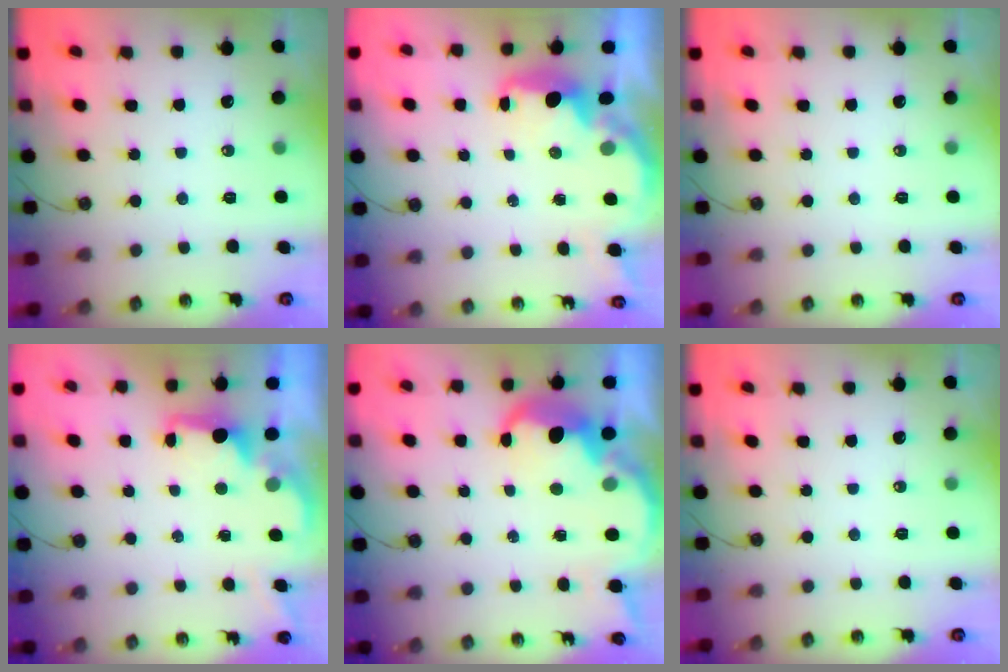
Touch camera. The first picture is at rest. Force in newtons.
{"total": 3.4, "press": 3.3, "slide": 0.4}
{"total": 0.0}
{"total": 1.8, "press": 1.7, "slide": 0.6}
{"total": 8.5, "press": 8.4, "slide": 0.6}
{"total": 0.0}